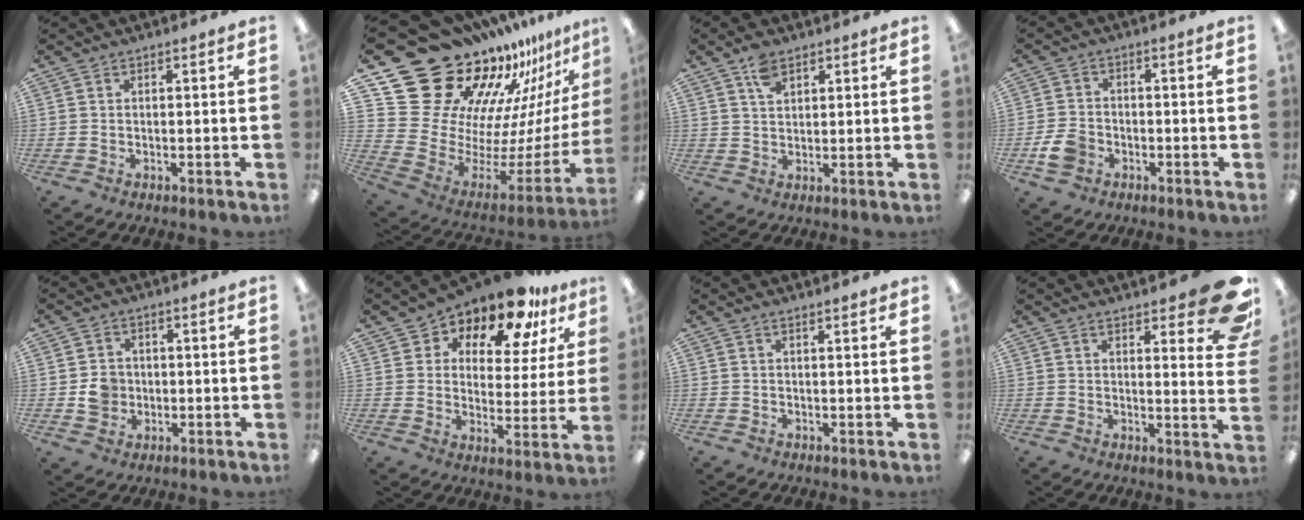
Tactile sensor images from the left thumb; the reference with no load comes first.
{"total": 26.1, "force": [18.4, 15.3, 10.3], "torque": [-0.130, -0.182, 0.389]}
{"total": 4.8, "force": [2.9, 2.9, 2.5], "torque": [-0.041, -0.005, 0.053]}
{"total": 6.2, "force": [-2.5, 4.8, 3.1], "torque": [-0.065, 0.014, -0.045]}
{"total": 5.3, "force": [-0.6, 4.9, 2.0], "torque": [-0.023, 0.007, -0.010]}
{"total": 11.5, "force": [9.2, 5.1, 4.6], "torque": [-0.084, -0.069, 0.163]}
{"total": 0.7, "force": [0.6, 0.0, 0.3], "torque": [0.001, -0.003, 0.009]}
{"total": 11.9, "force": [7.4, 3.9, 8.5], "torque": [-0.094, -0.051, 0.123]}